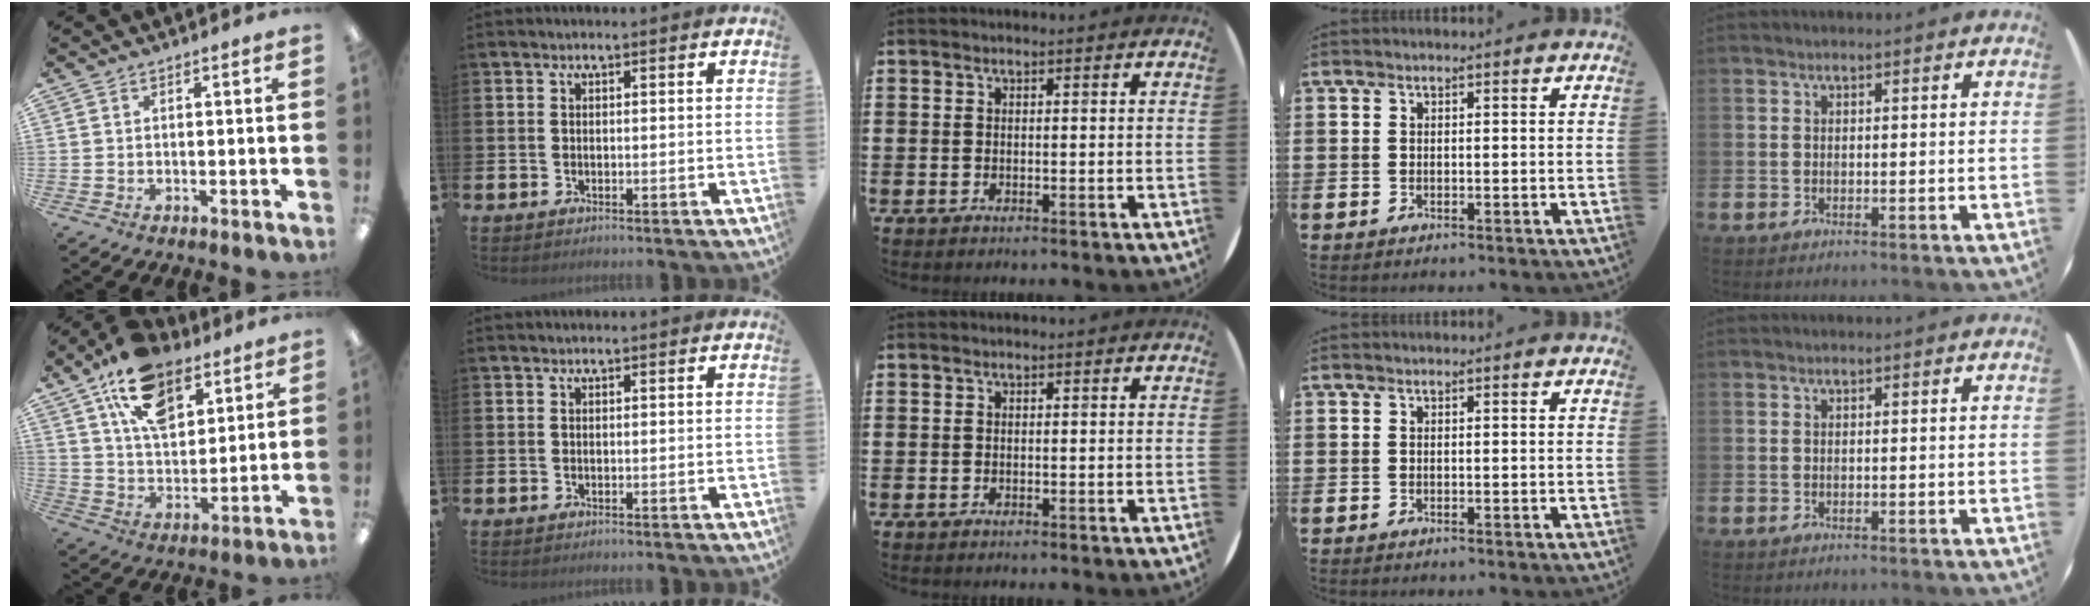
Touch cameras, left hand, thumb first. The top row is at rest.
{"thumb": {"total": 17.2, "force": [10.5, 9.6, 9.6], "torque": [-0.164, -0.038, 0.191]}}